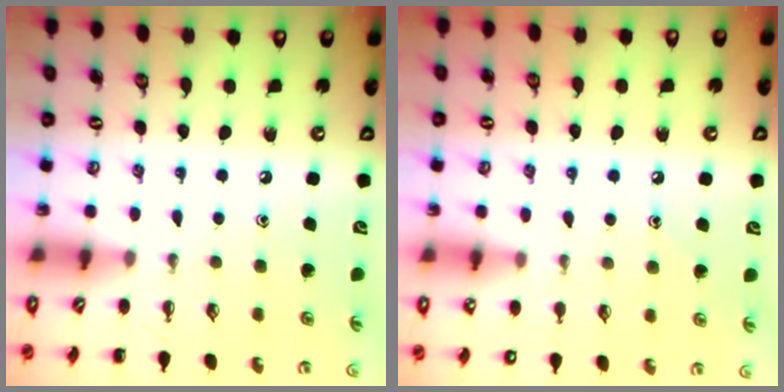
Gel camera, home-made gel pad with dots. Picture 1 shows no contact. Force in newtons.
{"total": 7.1, "press": 6.8, "slide": 2.0}